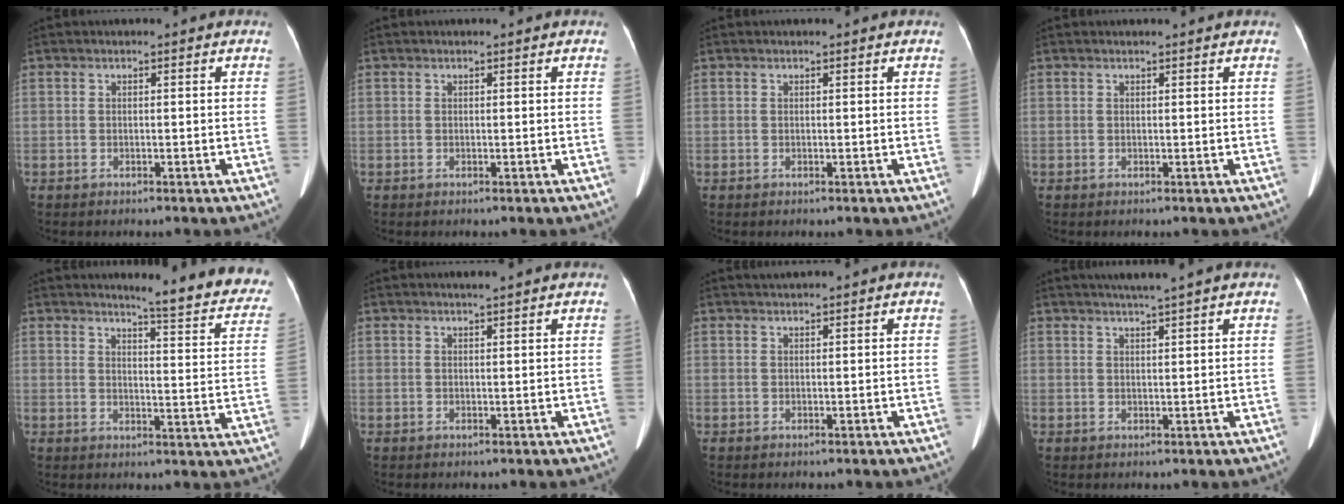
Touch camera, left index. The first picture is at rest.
{"total": 0.0}
{"total": 0.0}
{"total": 1.4, "force": [1.3, -0.1, 0.3], "torque": [-0.007, 0.007, 0.017]}
{"total": 15.6, "force": [14.2, 1.5, 6.3], "torque": [-0.056, -0.075, 0.143]}
{"total": 1.7, "force": [1.5, -0.1, 0.9], "torque": [-0.011, 0.007, 0.026]}
{"total": 1.5, "force": [1.4, -0.4, 0.5], "torque": [-0.008, 0.008, 0.030]}
{"total": 3.8, "force": [3.0, -0.9, 2.1], "torque": [-0.028, 0.007, 0.049]}